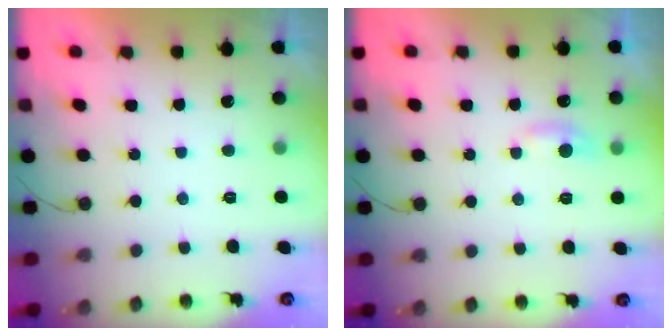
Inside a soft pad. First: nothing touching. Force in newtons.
{"total": 5.2, "press": 5.2, "slide": 0.8}